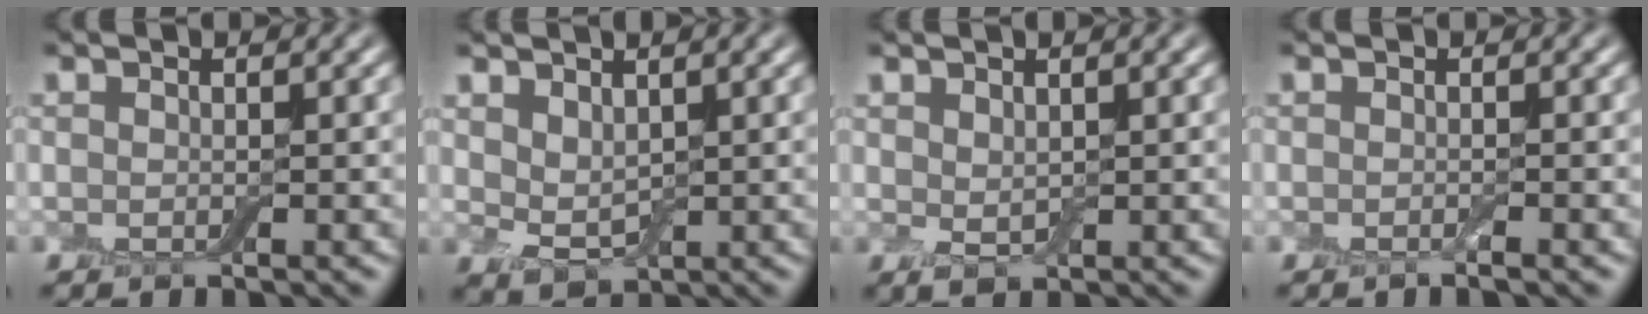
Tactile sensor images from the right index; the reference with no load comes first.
{"total": 2.5, "force": [1.2, 1.5, 1.6], "torque": [-0.033, -0.003, 0.027]}
{"total": 1.4, "force": [0.7, 0.8, 1.0], "torque": [-0.023, -0.001, 0.018]}
{"total": 0.7, "force": [-0.4, 0.0, 0.6], "torque": [-0.010, -0.002, -0.007]}